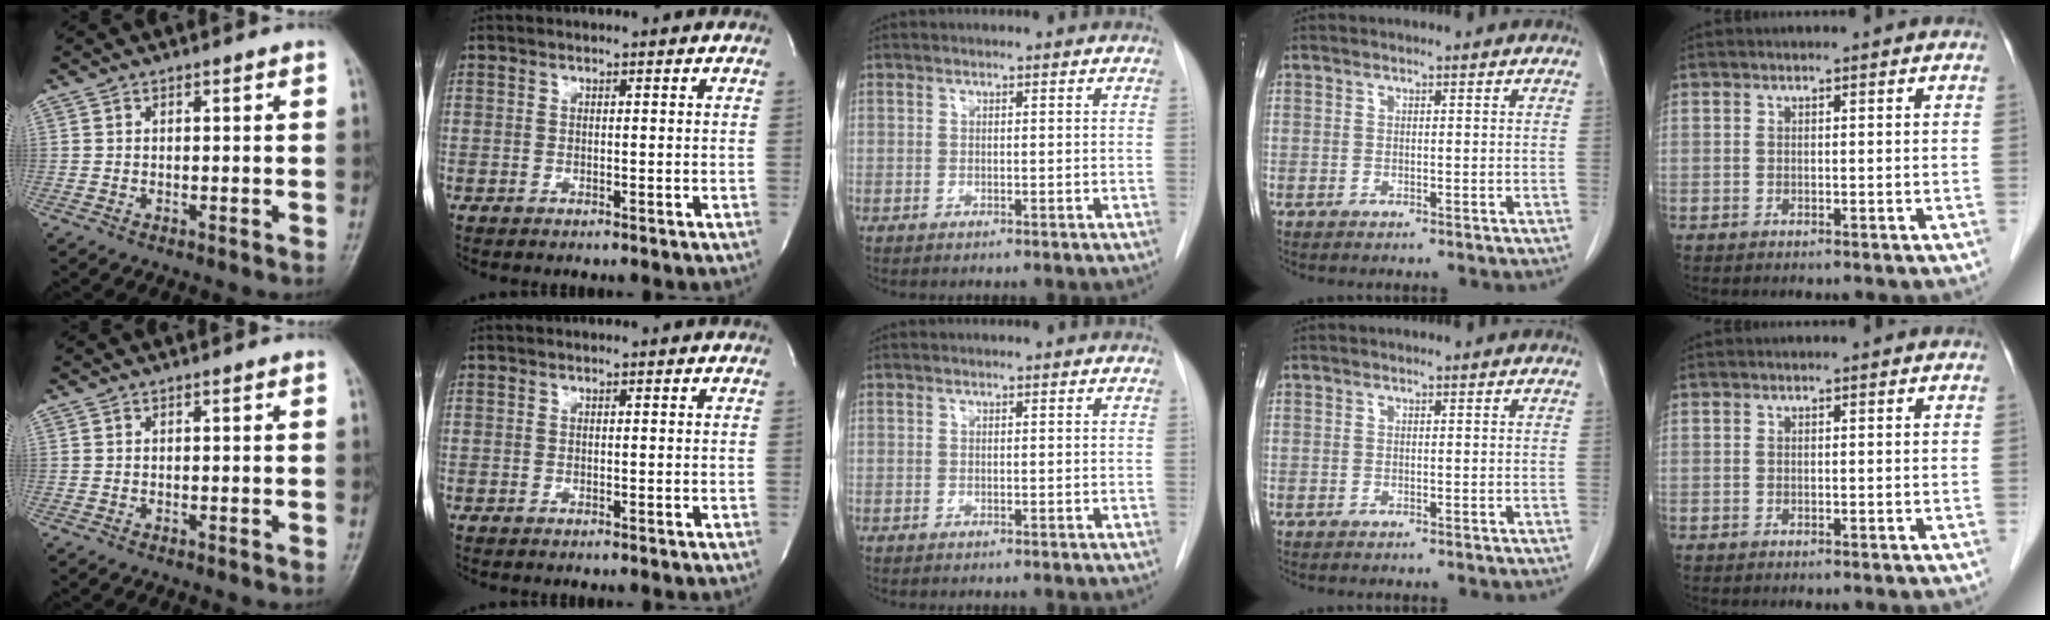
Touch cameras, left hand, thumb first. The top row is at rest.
{}